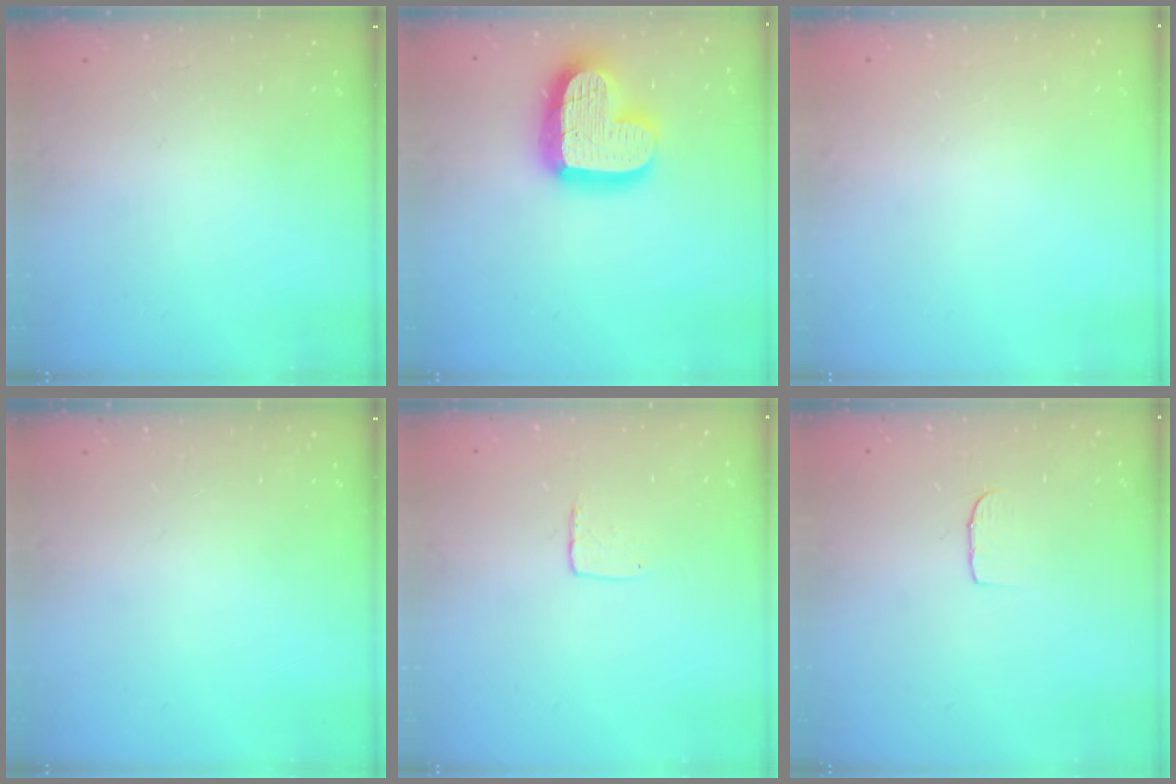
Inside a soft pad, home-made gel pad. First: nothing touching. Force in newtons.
{"total": 20.3, "press": 20.2, "slide": 1.7}
{"total": 0.0}
{"total": 0.0}
{"total": 3.7, "press": 3.7, "slide": 0.3}
{"total": 4.3, "press": 4.3, "slide": 0.3}